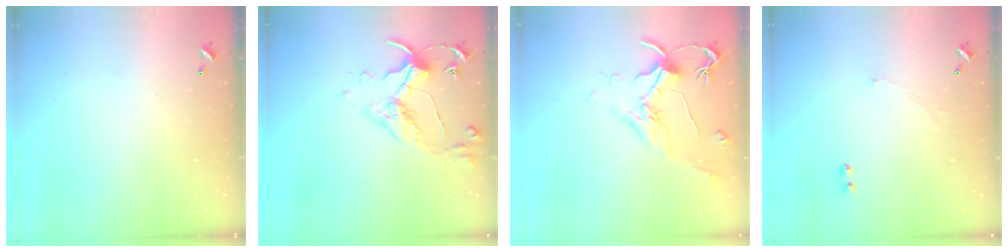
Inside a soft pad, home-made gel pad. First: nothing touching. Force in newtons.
{"total": 5.3, "press": 5.2, "slide": 1.0}
{"total": 1.8, "press": 1.7, "slide": 0.8}
{"total": 1.0, "press": 0.7, "slide": 0.6}